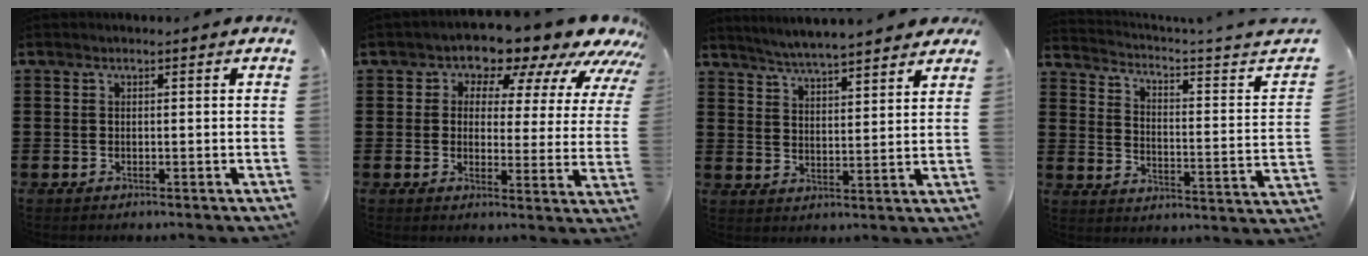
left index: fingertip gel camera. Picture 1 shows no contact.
{"total": 8.0, "force": [6.9, 3.4, 2.0], "torque": [-0.049, -0.055, 0.117]}
{"total": 4.6, "force": [4.5, -0.2, 0.9], "torque": [-0.037, -0.022, 0.078]}
{"total": 2.4, "force": [1.5, -0.7, 1.7], "torque": [-0.046, -0.034, 0.014]}